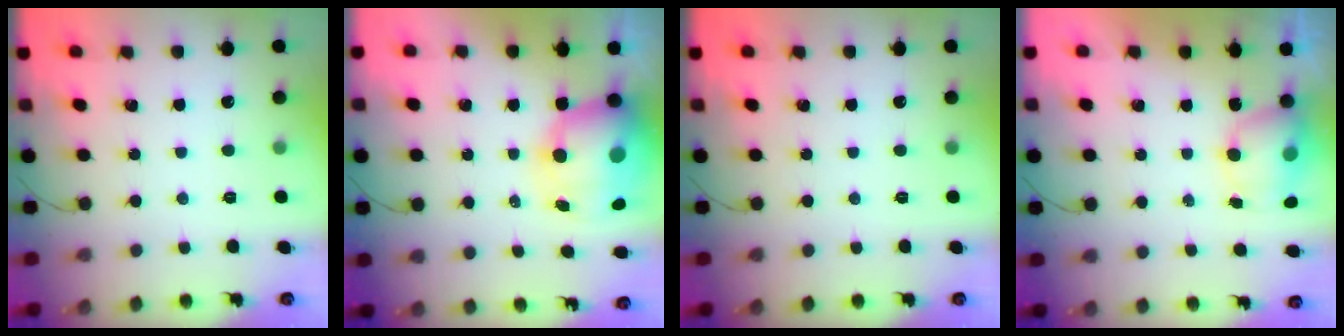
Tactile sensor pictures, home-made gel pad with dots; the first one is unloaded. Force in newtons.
{"total": 15.5, "press": 15.0, "slide": 3.7}
{"total": 0.0}
{"total": 7.1, "press": 7.1, "slide": 1.0}